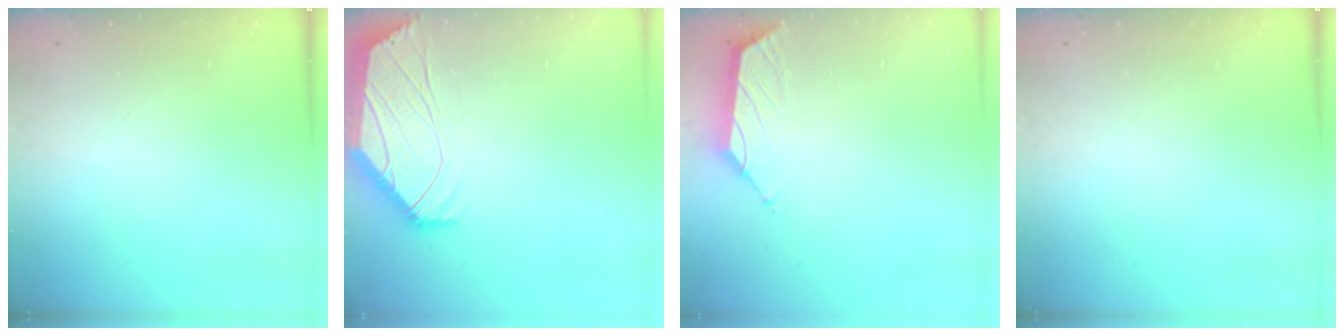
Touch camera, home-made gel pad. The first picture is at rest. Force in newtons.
{"total": 0.7, "press": 0.5, "slide": 0.4}
{"total": 1.5, "press": 1.4, "slide": 0.6}
{"total": 0.0}